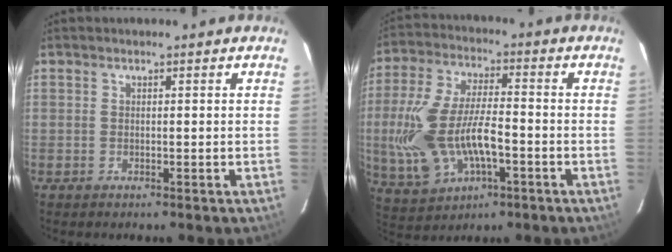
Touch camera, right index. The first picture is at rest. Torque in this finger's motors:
{"motor_torque": [1.08, -0.72, 0.52, 0.21]}